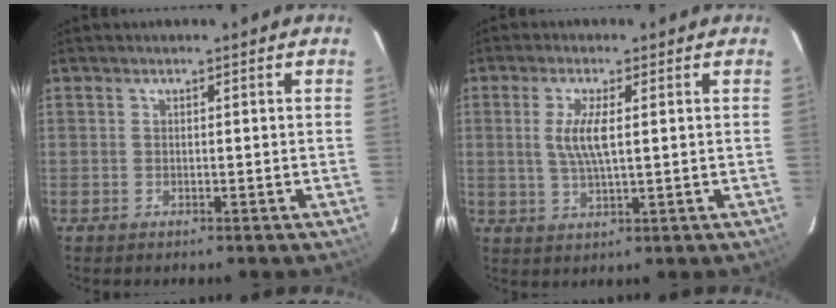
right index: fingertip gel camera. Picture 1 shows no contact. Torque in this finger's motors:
{"motor_torque": [0.09, 0.02, 0.12, 0.11]}